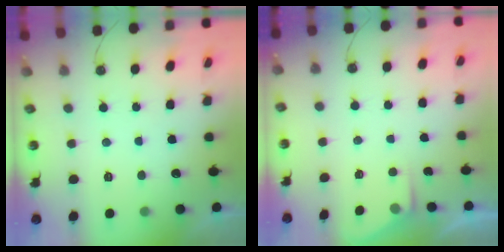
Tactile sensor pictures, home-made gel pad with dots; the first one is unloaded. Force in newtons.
{"total": 2.4, "press": 2.4, "slide": 0.4}